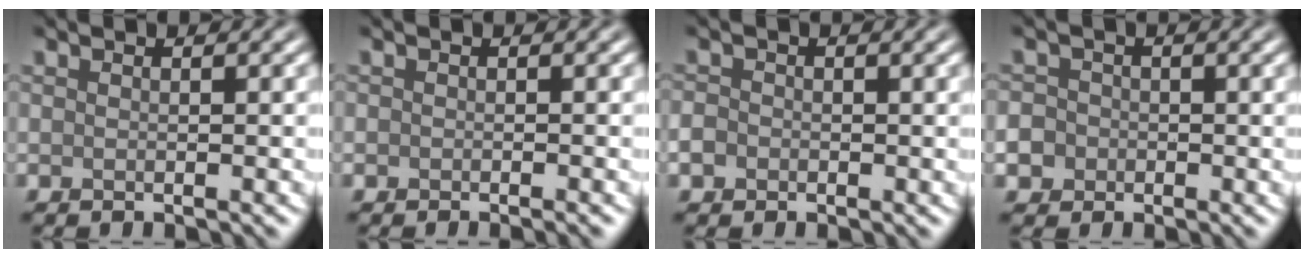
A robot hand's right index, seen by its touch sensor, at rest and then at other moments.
{"total": 0.7, "force": [-0.5, 0.2, 0.5], "torque": [-0.004, -0.004, -0.007]}
{"total": 1.5, "force": [-0.6, 1.3, 0.5], "torque": [-0.007, -0.002, -0.014]}
{"total": 6.5, "force": [-2.6, 5.7, 1.7], "torque": [-0.040, -0.015, -0.074]}